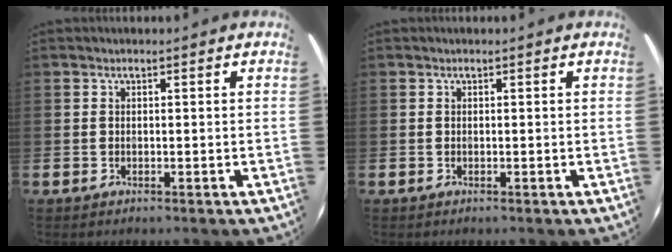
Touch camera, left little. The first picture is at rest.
{"total": 0.0}